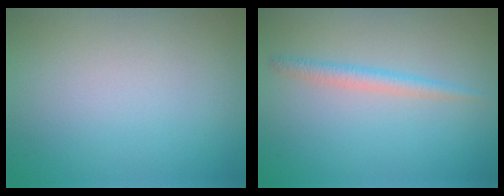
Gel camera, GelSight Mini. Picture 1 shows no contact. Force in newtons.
{"total": 1.8, "press": 1.8, "slide": 0.0}